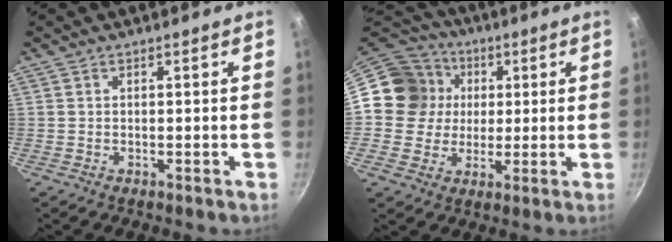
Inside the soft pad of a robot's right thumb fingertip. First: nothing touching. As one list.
[{"total": 14.2, "force": [2.0, 13.4, 4.4], "torque": [-0.057, 0.018, 0.022]}]